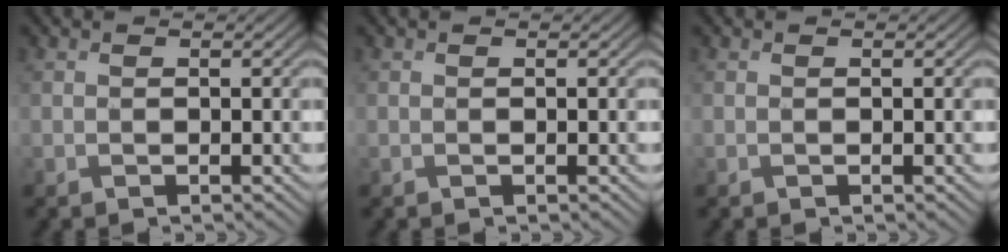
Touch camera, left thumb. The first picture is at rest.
{"total": 0.0}
{"total": 0.0}